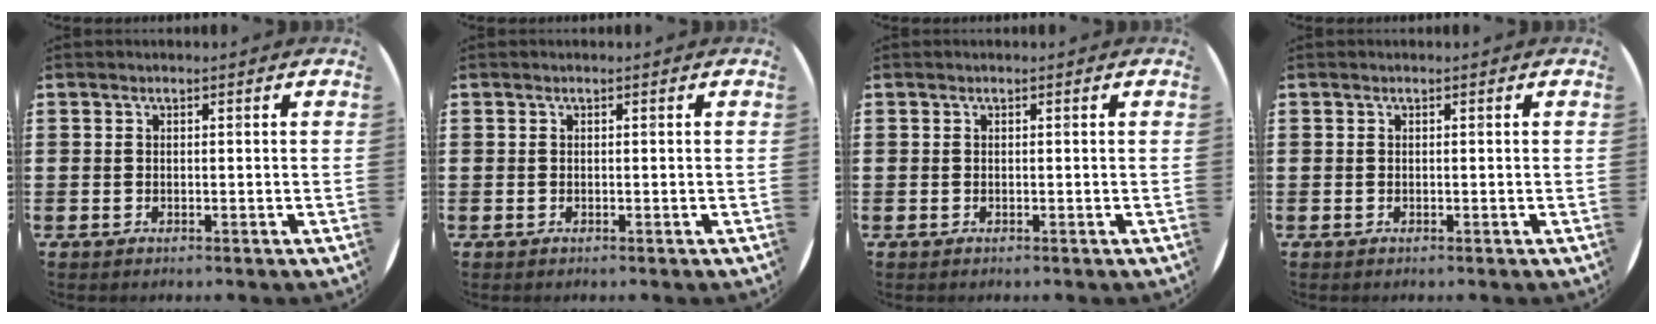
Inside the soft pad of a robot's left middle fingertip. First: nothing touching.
{"total": 0.0}
{"total": 0.0}
{"total": 0.0}